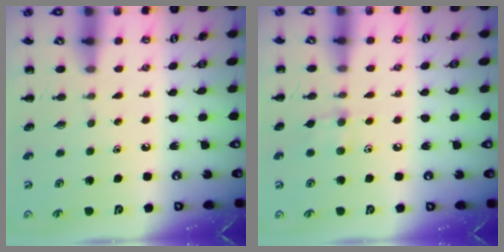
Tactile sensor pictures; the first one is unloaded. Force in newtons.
{"total": 4.1, "press": 3.9, "slide": 1.2}